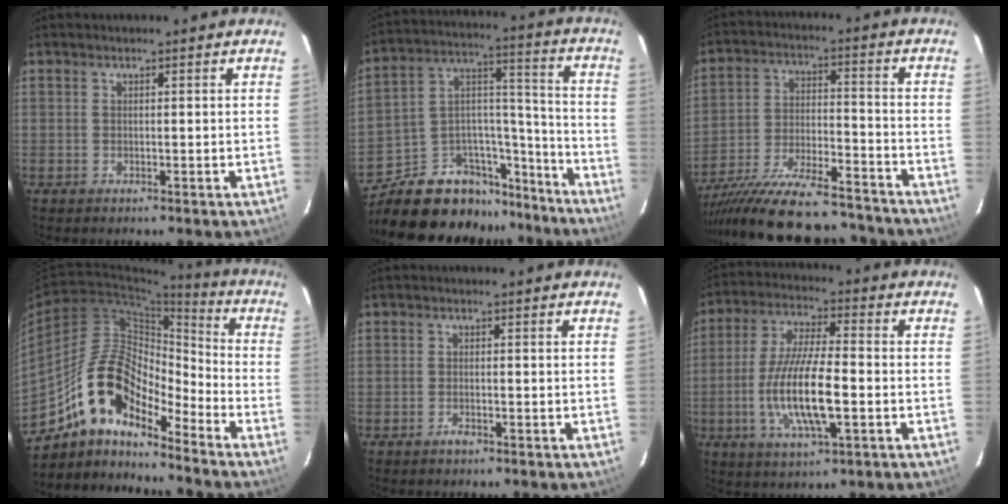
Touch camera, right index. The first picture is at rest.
{"total": 19.0, "force": [-15.5, 9.4, 5.5], "torque": [-0.109, 0.076, -0.232]}
{"total": 26.3, "force": [-22.8, 6.3, 11.6], "torque": [-0.217, -0.032, -0.335]}
{"total": 14.9, "force": [-11.5, 5.4, 7.8], "torque": [-0.137, 0.017, -0.221]}
{"total": 1.4, "force": [-0.9, 0.5, 0.8], "torque": [-0.017, -0.001, -0.017]}
{"total": 13.8, "force": [-3.4, 3.4, 13.0], "torque": [-0.263, -0.007, -0.063]}